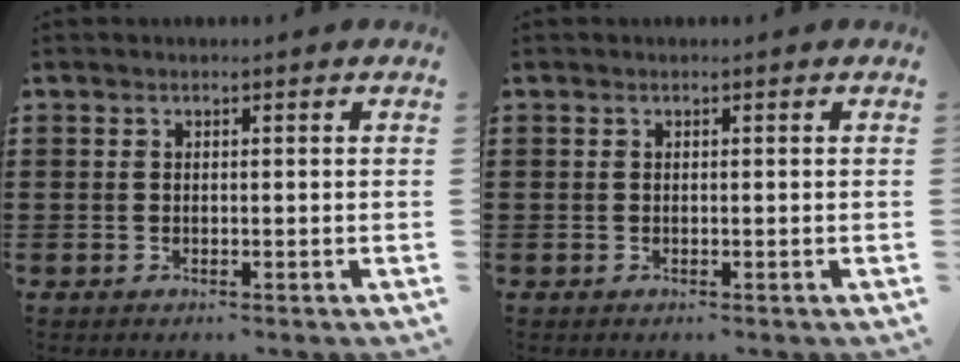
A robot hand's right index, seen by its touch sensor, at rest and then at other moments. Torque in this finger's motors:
{"motor_torque": [0.06, 0.06, 0.00, 0.00]}